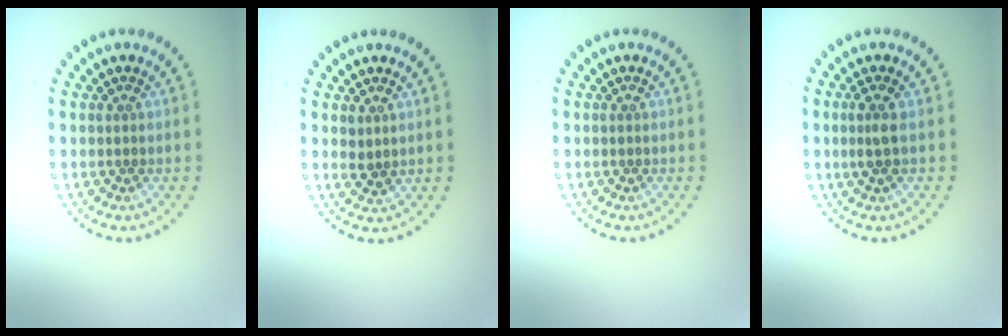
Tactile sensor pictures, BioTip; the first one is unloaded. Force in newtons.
{"total": 1.1, "press": 1.1, "slide": 0.3}
{"total": 0.0}
{"total": 1.6, "press": 1.3, "slide": 0.9}